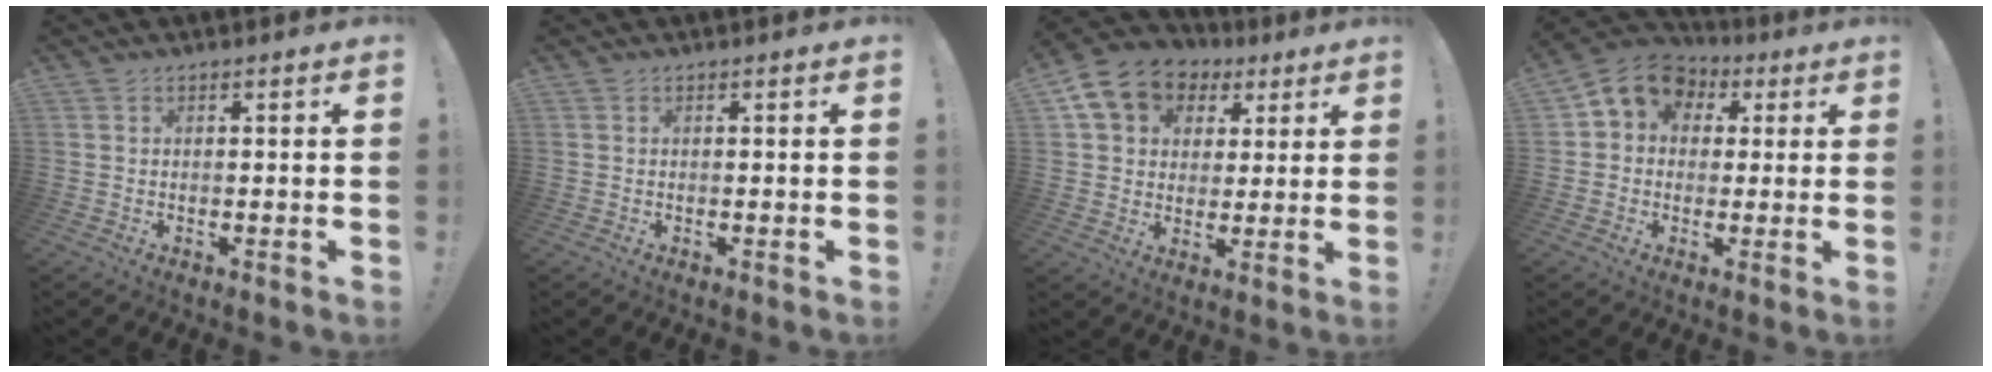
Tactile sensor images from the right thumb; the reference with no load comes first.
{"total": 0.0}
{"total": 12.8, "force": [5.8, 10.0, 5.5], "torque": [-0.086, -0.024, 0.114]}
{"total": 9.5, "force": [3.4, 7.8, 4.3], "torque": [-0.062, -0.007, 0.067]}